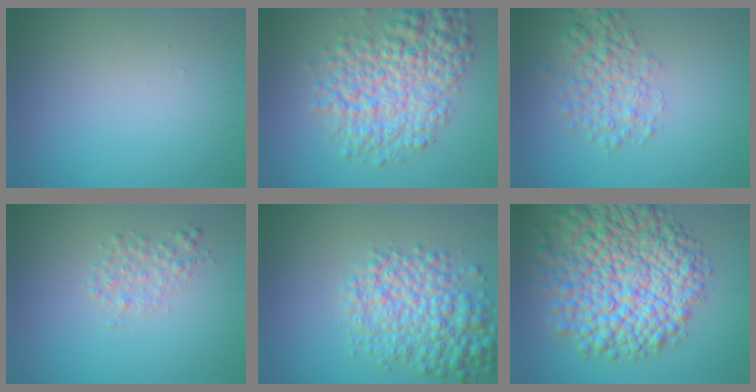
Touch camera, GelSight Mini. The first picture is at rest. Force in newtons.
{"total": 7.1, "press": 7.1, "slide": 0.2}
{"total": 3.4, "press": 3.4, "slide": 0.1}
{"total": 1.6, "press": 1.6, "slide": 0.1}
{"total": 6.4, "press": 6.4, "slide": 0.1}
{"total": 12.8, "press": 12.8, "slide": 0.4}